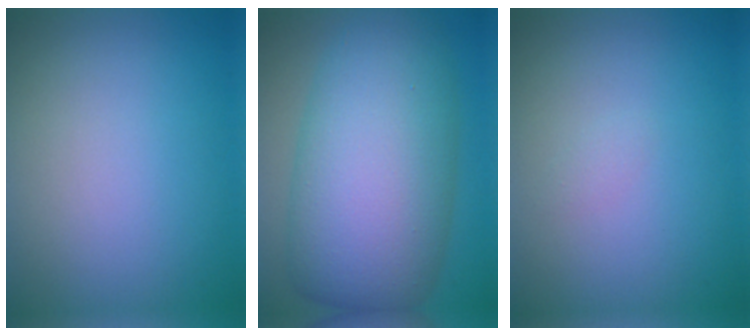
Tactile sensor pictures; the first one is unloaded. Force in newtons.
{"total": 12.8, "press": 12.8, "slide": 0.3}
{"total": 0.6, "press": 0.6, "slide": 0.1}